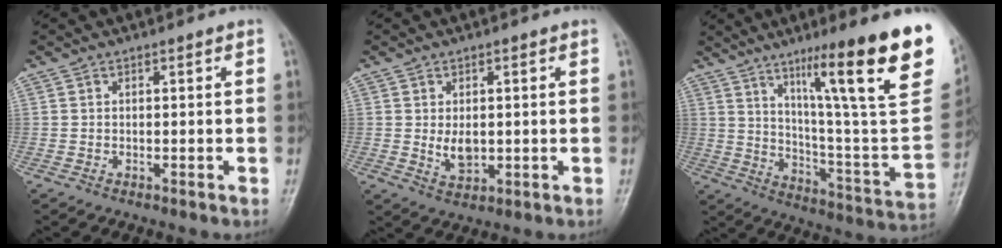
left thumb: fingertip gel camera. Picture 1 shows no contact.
{"total": 4.1, "force": [0.2, 2.6, 3.1], "torque": [-0.043, -0.009, 0.011]}
{"total": 29.0, "force": [15.1, 3.7, 24.5], "torque": [-0.314, -0.048, 0.235]}